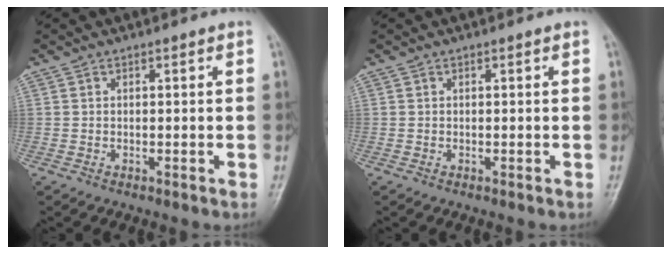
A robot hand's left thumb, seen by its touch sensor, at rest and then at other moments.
{"total": 0.0}